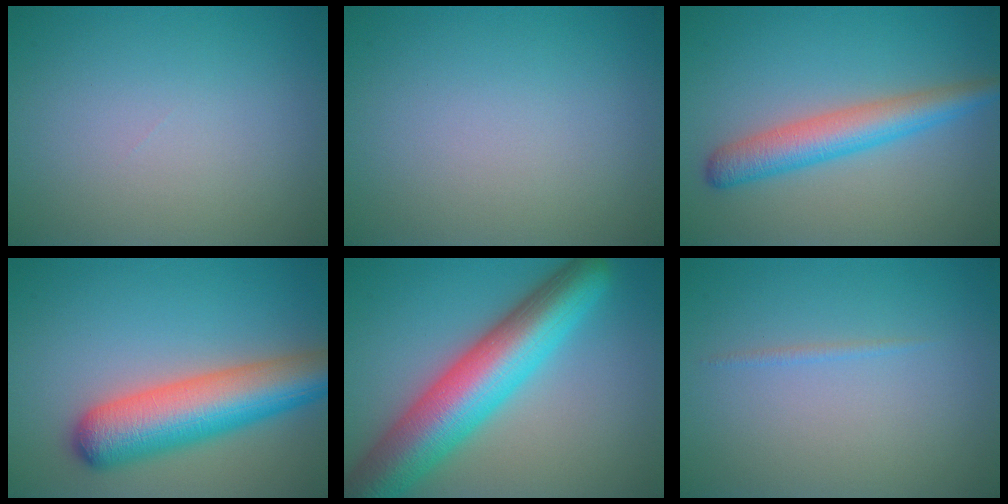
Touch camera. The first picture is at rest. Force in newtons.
{"total": 0.0}
{"total": 4.5, "press": 4.5, "slide": 0.1}
{"total": 8.6, "press": 8.6, "slide": 0.4}
{"total": 10.9, "press": 10.9, "slide": 0.3}
{"total": 0.5, "press": 0.5, "slide": 0.1}